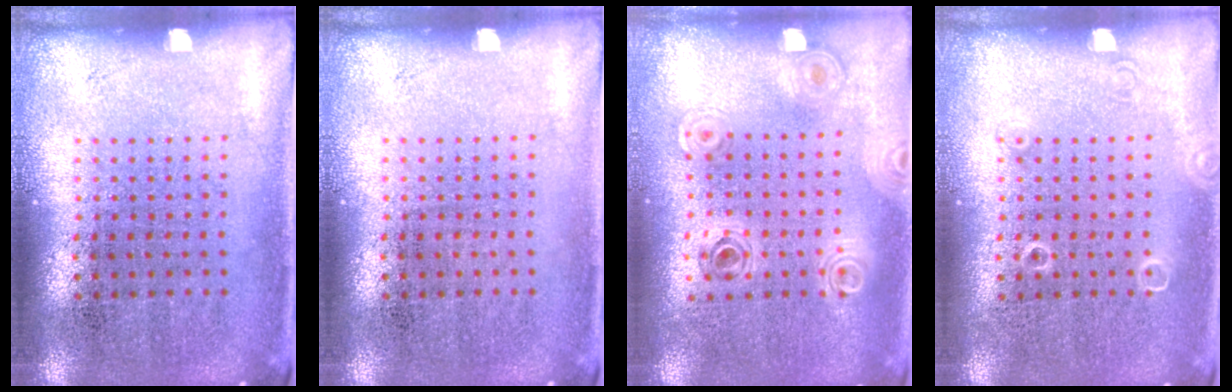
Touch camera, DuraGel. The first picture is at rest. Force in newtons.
{"total": 0.0}
{"total": 1.0, "press": 0.9, "slide": 0.2}
{"total": 0.9, "press": 0.9, "slide": 0.1}